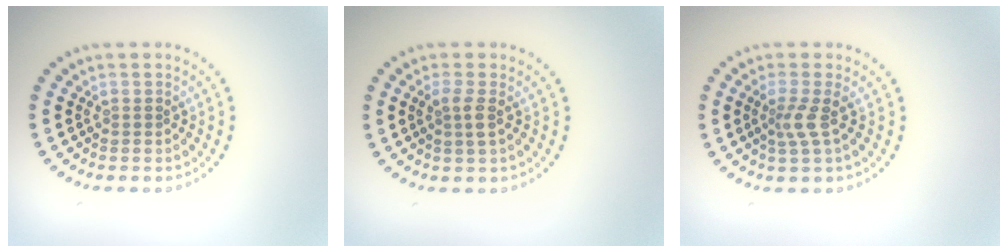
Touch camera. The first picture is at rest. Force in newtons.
{"total": 1.6, "press": 1.4, "slide": 0.8}
{"total": 2.1, "press": 1.4, "slide": 1.5}